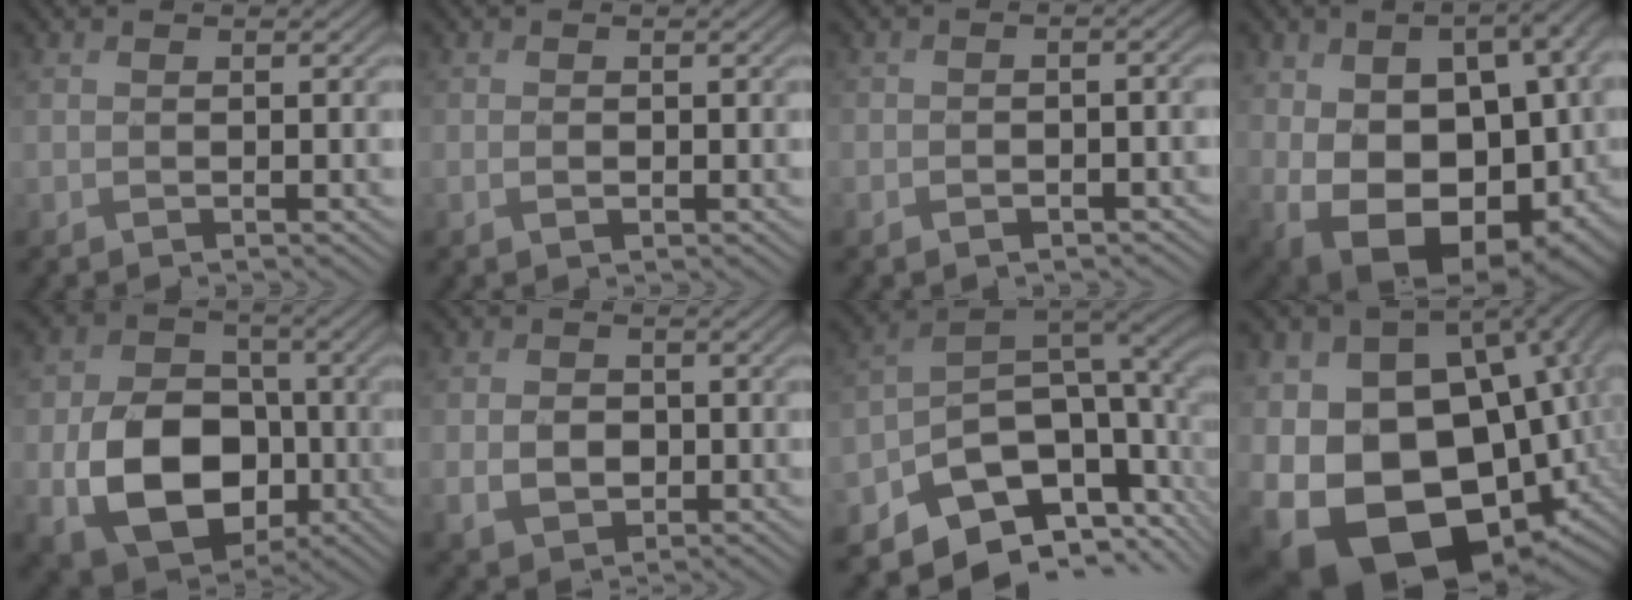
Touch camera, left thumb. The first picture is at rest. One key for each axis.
{"total": 0.6, "fx": -0.3, "fy": 0.4, "fz": 0.3, "tx": -0.005, "ty": -0.003, "tz": -0.005}
{"total": 2.1, "fx": -1.3, "fy": 1.3, "fz": 0.9, "tx": -0.014, "ty": -0.006, "tz": -0.021}
{"total": 20.1, "fx": -1.2, "fy": 13.2, "fz": 15.1, "tx": -0.237, "ty": -0.058, "tz": 0.039}
{"total": 12.5, "fx": -3.2, "fy": 9.3, "fz": 7.7, "tx": -0.158, "ty": -0.023, "tz": -0.061}
{"total": 3.9, "fx": -0.7, "fy": 3.2, "fz": 2.2, "tx": -0.050, "ty": -0.011, "tz": -0.008}
{"total": 13.1, "fx": -6.1, "fy": 8.9, "fz": 7.5, "tx": -0.151, "ty": -0.034, "tz": -0.098}
{"total": 22.4, "fx": -5.5, "fy": 15.3, "fz": 15.4, "tx": -0.293, "ty": -0.029, "tz": -0.069}